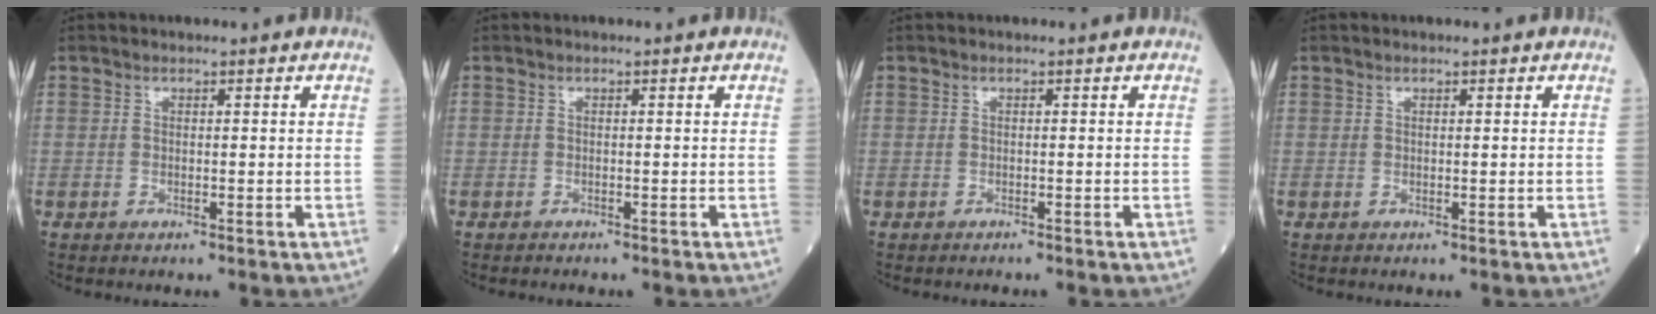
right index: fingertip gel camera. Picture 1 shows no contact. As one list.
[{"total": 0.7, "force": [-0.6, 0.0, 0.3], "torque": [-0.003, -0.001, -0.011]}, {"total": 0.6, "force": [-0.5, 0.0, 0.3], "torque": [-0.005, -0.001, -0.009]}, {"total": 0.0}]